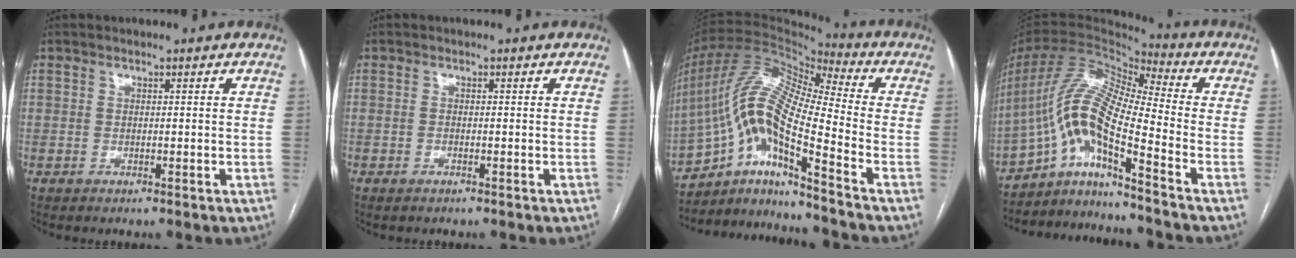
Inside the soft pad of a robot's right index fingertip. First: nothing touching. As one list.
[{"total": 0.6, "force": [-0.4, 0.1, 0.4], "torque": [-0.012, -0.001, -0.007]}, {"total": 15.5, "force": [-9.2, 0.7, 12.4], "torque": [-0.253, 0.016, -0.168]}, {"total": 13.5, "force": [-8.0, 0.5, 10.8], "torque": [-0.221, 0.014, -0.146]}]